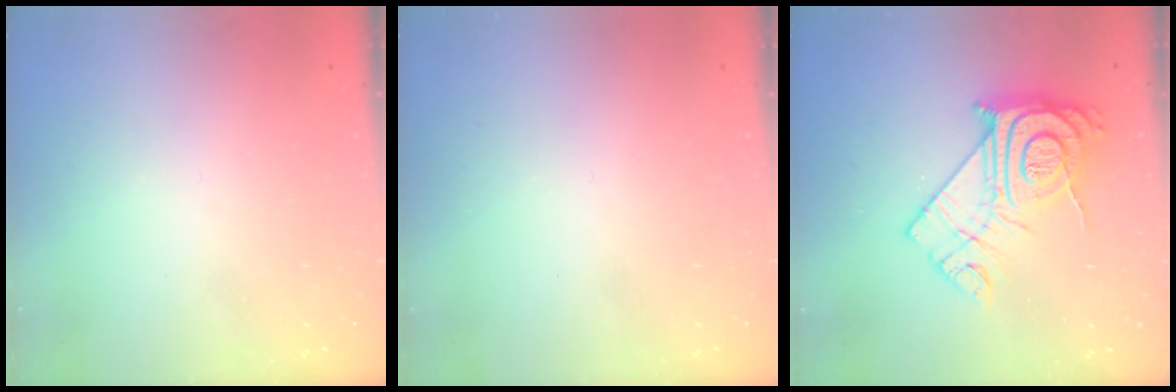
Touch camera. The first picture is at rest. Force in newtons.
{"total": 1.5, "press": 1.5, "slide": 0.1}
{"total": 18.1, "press": 18.0, "slide": 1.5}